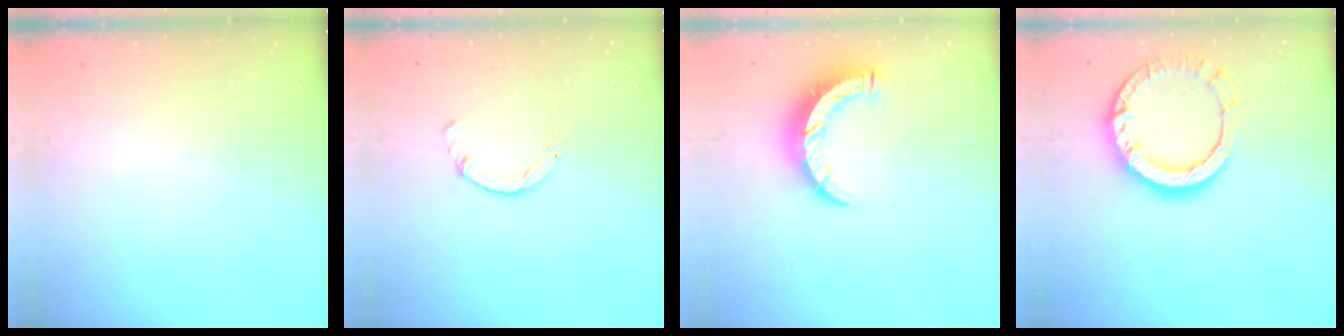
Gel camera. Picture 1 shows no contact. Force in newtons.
{"total": 0.0}
{"total": 8.6, "press": 8.6, "slide": 0.6}
{"total": 12.3, "press": 12.2, "slide": 1.3}